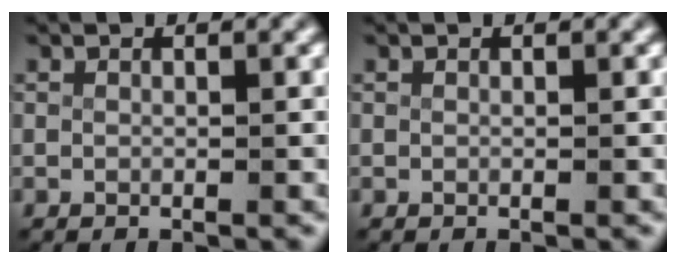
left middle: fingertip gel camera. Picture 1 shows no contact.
{"total": 0.0}